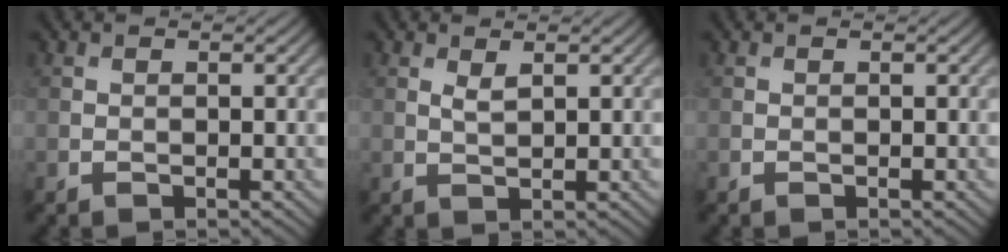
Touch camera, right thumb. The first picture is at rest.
{"total": 1.5, "force": [0.9, 0.4, 1.1], "torque": [-0.029, -0.002, 0.021]}
{"total": 0.0}